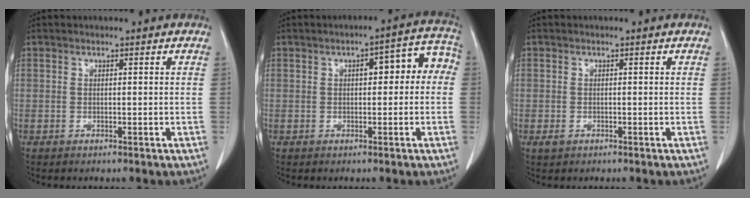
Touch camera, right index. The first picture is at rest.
{"total": 7.0, "force": [0.8, 2.8, 6.3], "torque": [-0.070, 0.046, 0.006]}
{"total": 1.2, "force": [-0.5, 1.0, 0.4], "torque": [-0.009, 0.002, -0.003]}